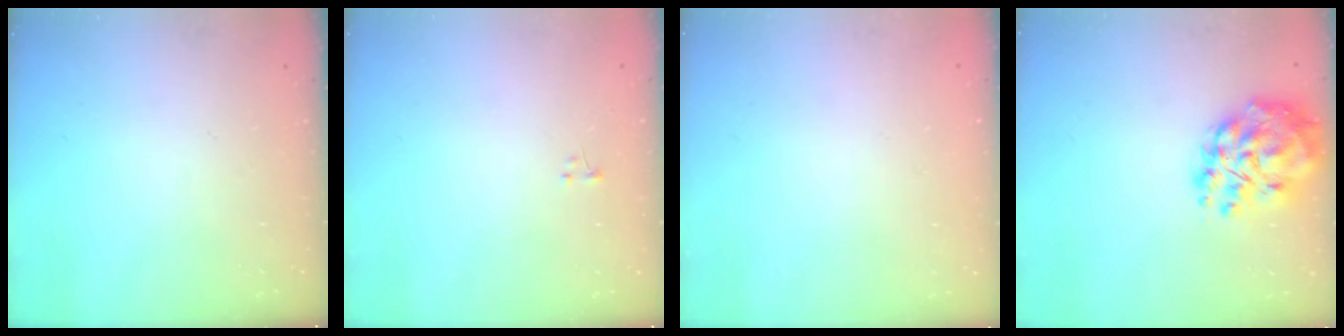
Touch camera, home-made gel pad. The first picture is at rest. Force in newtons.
{"total": 0.0}
{"total": 1.8, "press": 1.8, "slide": 0.2}
{"total": 17.0, "press": 16.2, "slide": 5.2}